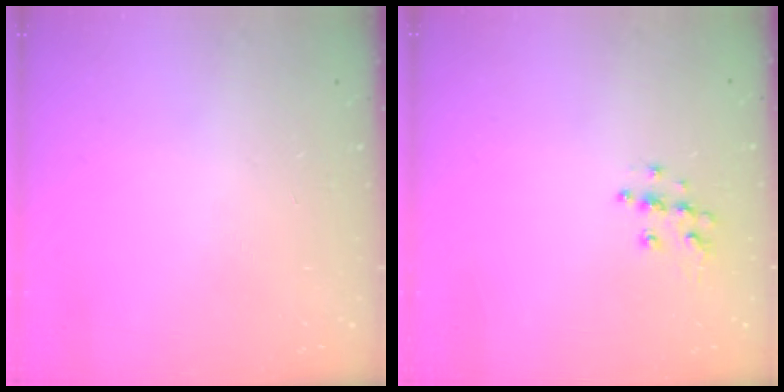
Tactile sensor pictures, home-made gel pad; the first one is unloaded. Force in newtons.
{"total": 7.4, "press": 7.4, "slide": 0.2}